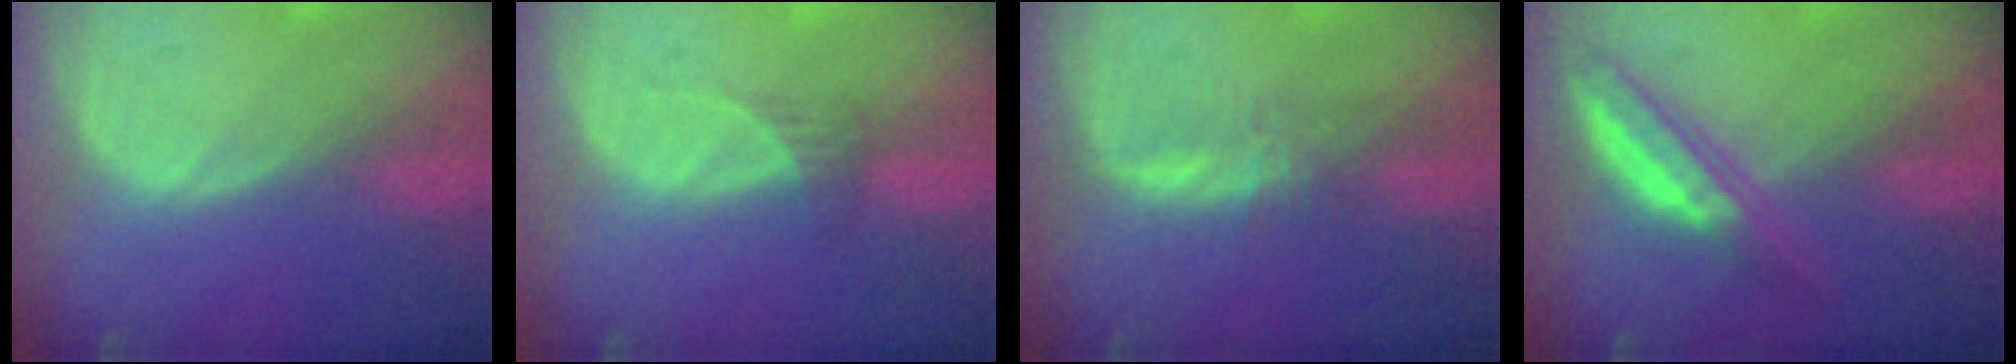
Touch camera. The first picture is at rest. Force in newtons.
{"total": 1.8, "press": 1.6, "slide": 0.8}
{"total": 2.8, "press": 2.7, "slide": 0.5}
{"total": 5.8, "press": 5.5, "slide": 1.9}